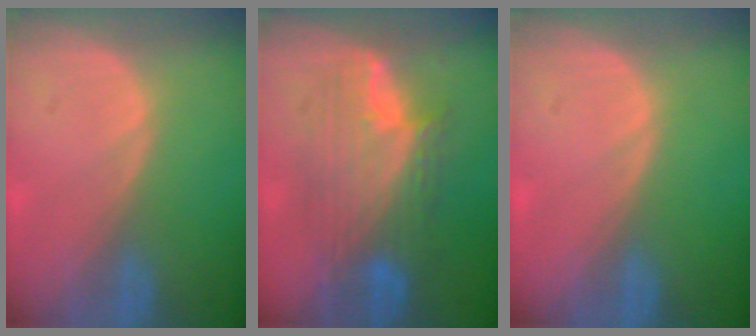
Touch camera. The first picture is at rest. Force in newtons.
{"total": 8.7, "press": 8.7, "slide": 0.3}
{"total": 0.0}